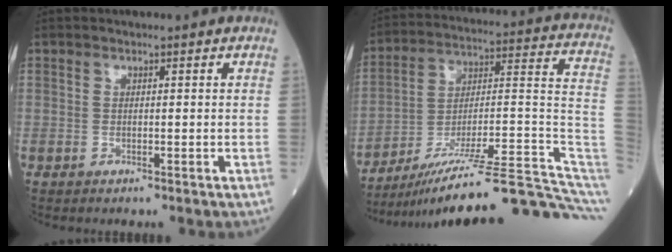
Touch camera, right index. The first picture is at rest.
{"total": 26.7, "force": [-21.1, 1.3, 16.2], "torque": [-0.149, 0.021, -0.318]}